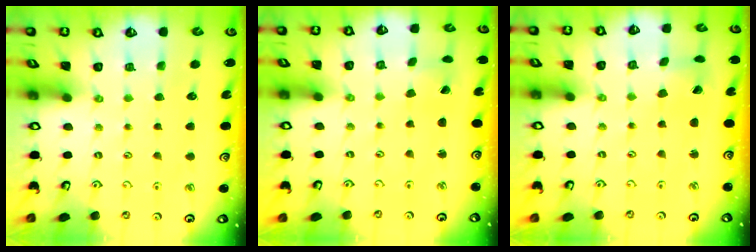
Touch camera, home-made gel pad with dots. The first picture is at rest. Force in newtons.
{"total": 0.7, "press": 0.7, "slide": 0.1}
{"total": 1.2, "press": 1.1, "slide": 0.3}